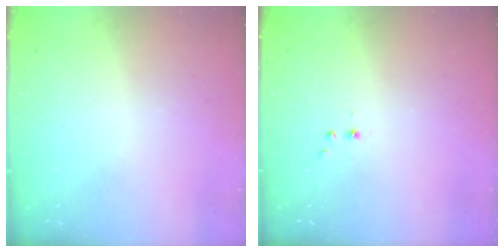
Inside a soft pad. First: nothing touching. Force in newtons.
{"total": 2.2, "press": 1.9, "slide": 1.0}